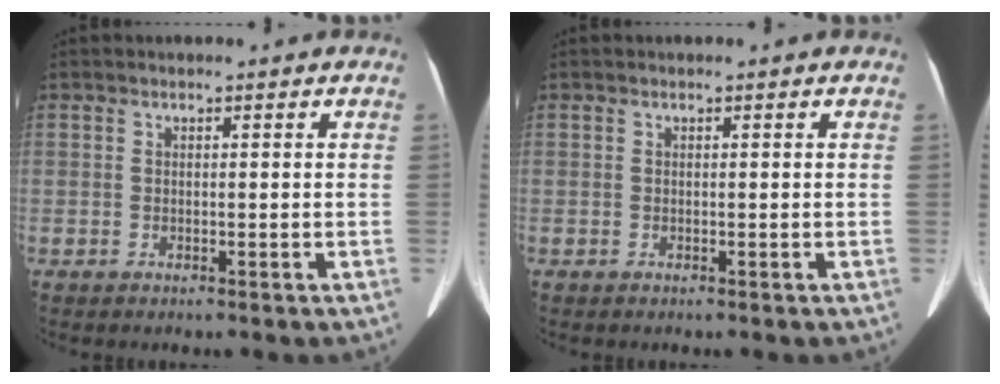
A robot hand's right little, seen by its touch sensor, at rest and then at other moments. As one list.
[{"total": 0.0}]